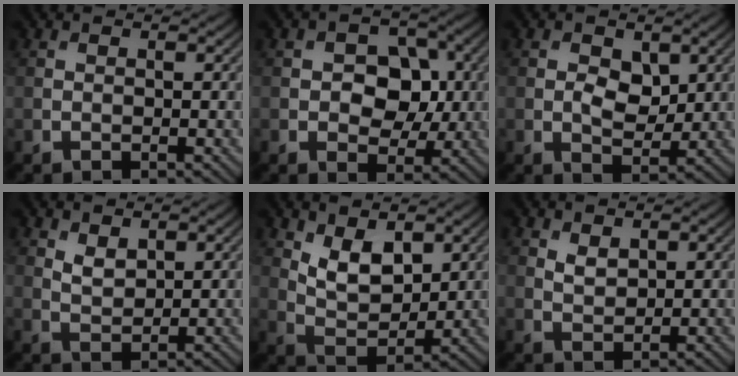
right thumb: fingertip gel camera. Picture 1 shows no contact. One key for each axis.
{"total": 6.5, "fx": 0.1, "fy": 4.8, "fz": 4.3, "tx": -0.060, "ty": 0.001, "tz": -0.012}
{"total": 4.0, "fx": 0.8, "fy": 2.6, "fz": 3.0, "tx": -0.059, "ty": -0.008, "tz": 0.012}
{"total": 2.6, "fx": 1.6, "fy": 1.4, "fz": 1.5, "tx": -0.036, "ty": -0.005, "tz": 0.036}
{"total": 6.8, "fx": 3.3, "fy": 3.7, "fz": 4.6, "tx": -0.093, "ty": -0.018, "tz": 0.060}
{"total": 2.1, "fx": 1.3, "fy": 1.1, "fz": 1.2, "tx": -0.028, "ty": -0.004, "tz": 0.030}